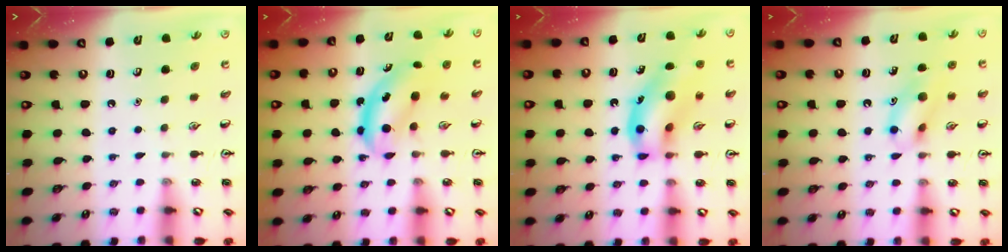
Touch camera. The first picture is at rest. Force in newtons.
{"total": 5.0, "press": 5.0, "slide": 0.6}
{"total": 15.3, "press": 15.1, "slide": 2.8}
{"total": 10.7, "press": 10.6, "slide": 1.4}